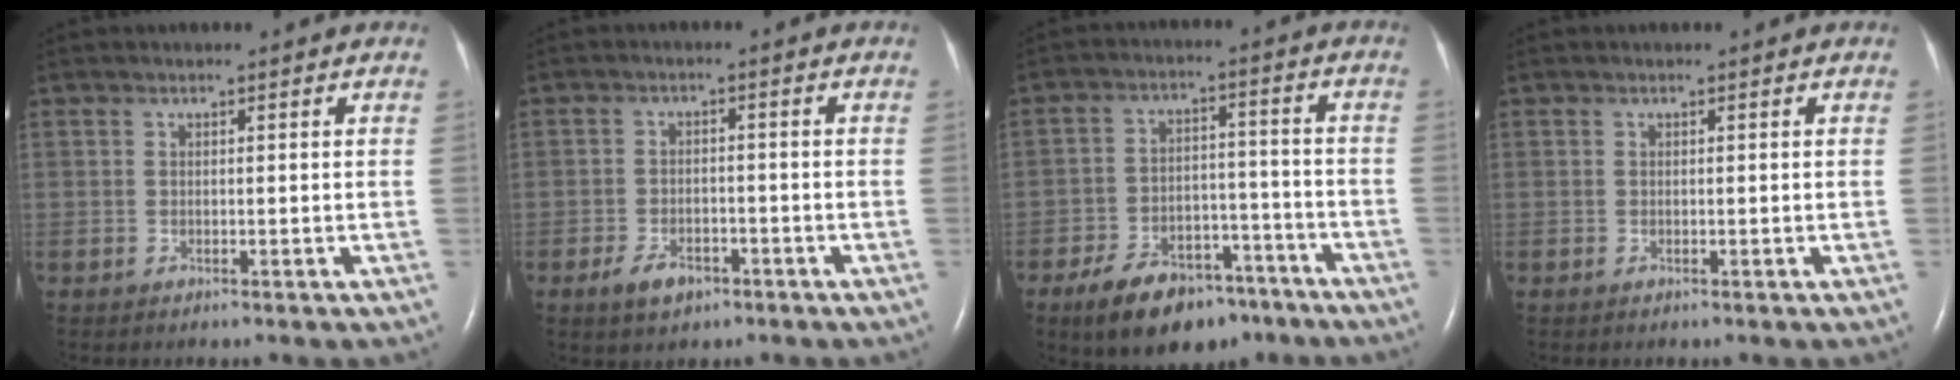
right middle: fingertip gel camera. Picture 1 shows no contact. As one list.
[{"total": 4.2, "force": [-2.5, 2.3, 2.5], "torque": [-0.048, 0.000, -0.038]}, {"total": 12.7, "force": [-9.0, 6.2, 6.4], "torque": [-0.099, 0.010, -0.142]}, {"total": 0.0}]